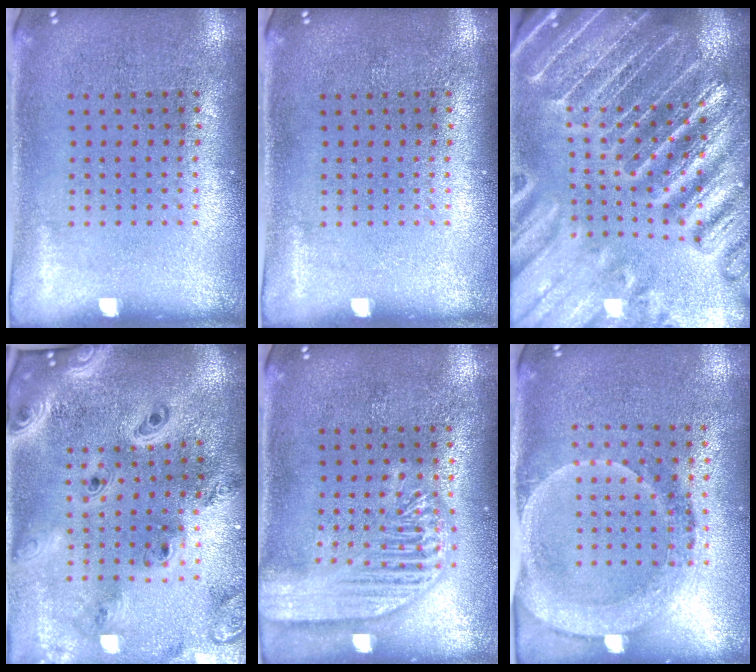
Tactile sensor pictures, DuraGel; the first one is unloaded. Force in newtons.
{"total": 0.0}
{"total": 4.9, "press": 4.4, "slide": 2.1}
{"total": 3.9, "press": 3.0, "slide": 2.5}
{"total": 2.5, "press": 2.5, "slide": 0.2}
{"total": 1.9, "press": 1.7, "slide": 0.9}